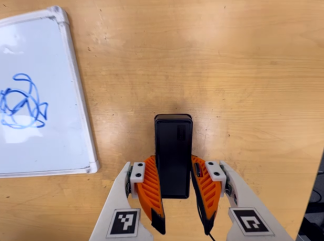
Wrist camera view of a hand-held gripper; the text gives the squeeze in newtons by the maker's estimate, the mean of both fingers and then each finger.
{"total": 7.6, "left": 5.2, "right": 10.1}